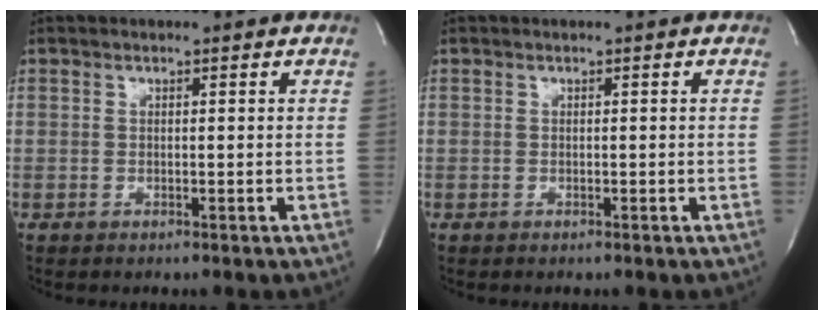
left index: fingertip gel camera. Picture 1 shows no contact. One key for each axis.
{"total": 0.0}